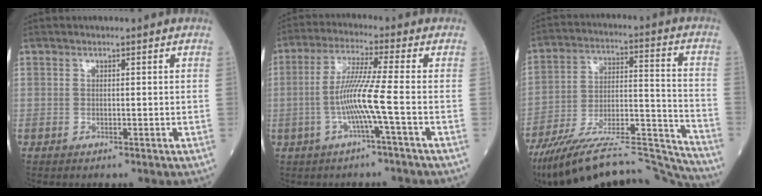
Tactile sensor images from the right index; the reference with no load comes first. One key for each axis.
{"total": 7.5, "fx": -1.9, "fy": -1.4, "fz": 7.2, "tx": -0.147, "ty": 0.002, "tz": -0.039}
{"total": 23.3, "fx": -21.6, "fy": 1.2, "fz": 8.5, "tx": -0.116, "ty": 0.022, "tz": -0.339}